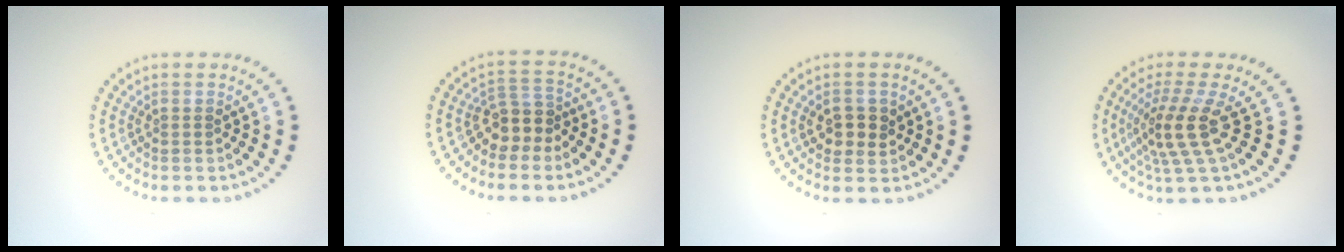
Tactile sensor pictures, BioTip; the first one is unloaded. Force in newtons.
{"total": 2.8, "press": 2.3, "slide": 1.5}
{"total": 2.5, "press": 2.4, "slide": 0.6}
{"total": 4.2, "press": 3.1, "slide": 2.9}